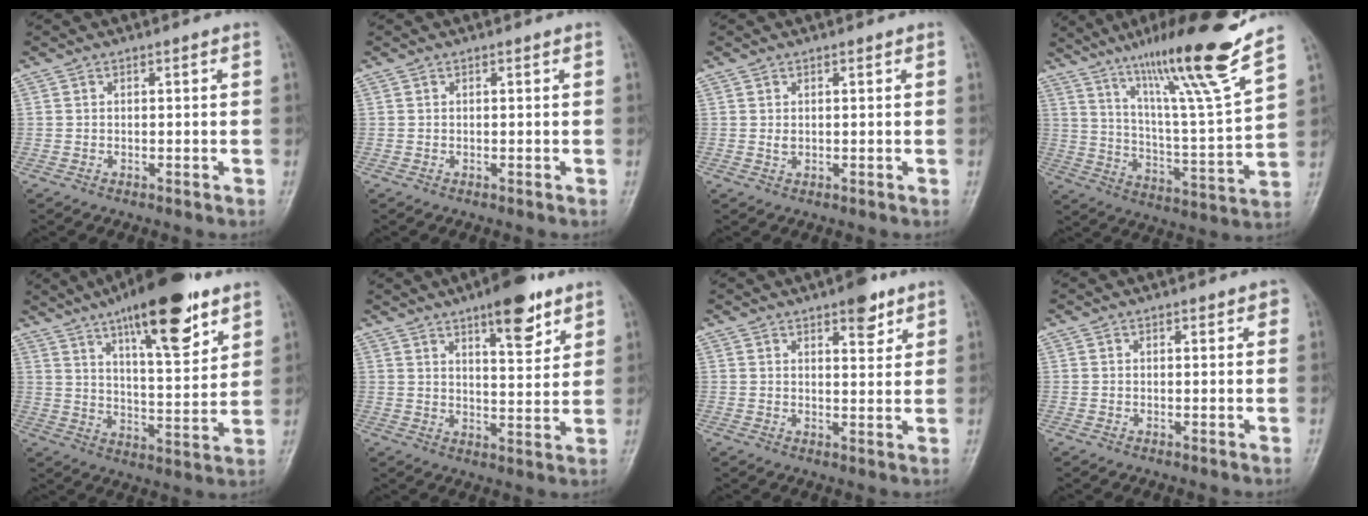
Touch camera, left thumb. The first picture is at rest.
{"total": 0.0}
{"total": 1.1, "force": [0.4, 0.7, 0.8], "torque": [-0.011, -0.004, 0.011]}
{"total": 21.0, "force": [14.8, 0.1, 14.9], "torque": [-0.217, -0.074, 0.246]}
{"total": 19.4, "force": [11.7, 5.8, 14.3], "torque": [-0.190, -0.050, 0.187]}
{"total": 10.5, "force": [6.6, 3.4, 7.4], "torque": [-0.086, -0.037, 0.097]}
{"total": 5.6, "force": [3.6, 2.2, 3.6], "torque": [-0.031, -0.019, 0.048]}
{"total": 1.4, "force": [0.9, 0.8, 0.8], "torque": [0.001, -0.002, 0.007]}